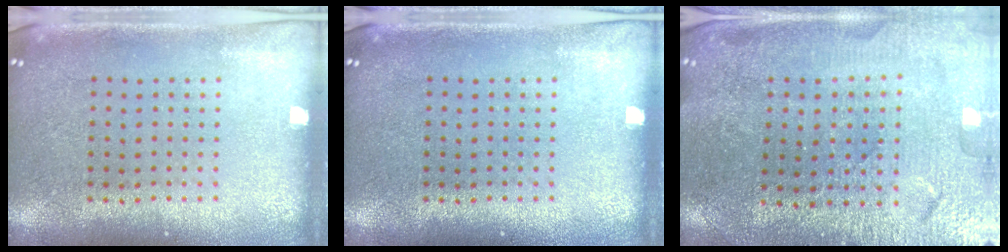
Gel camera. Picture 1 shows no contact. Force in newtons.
{"total": 0.0}
{"total": 3.2, "press": 3.2, "slide": 0.1}